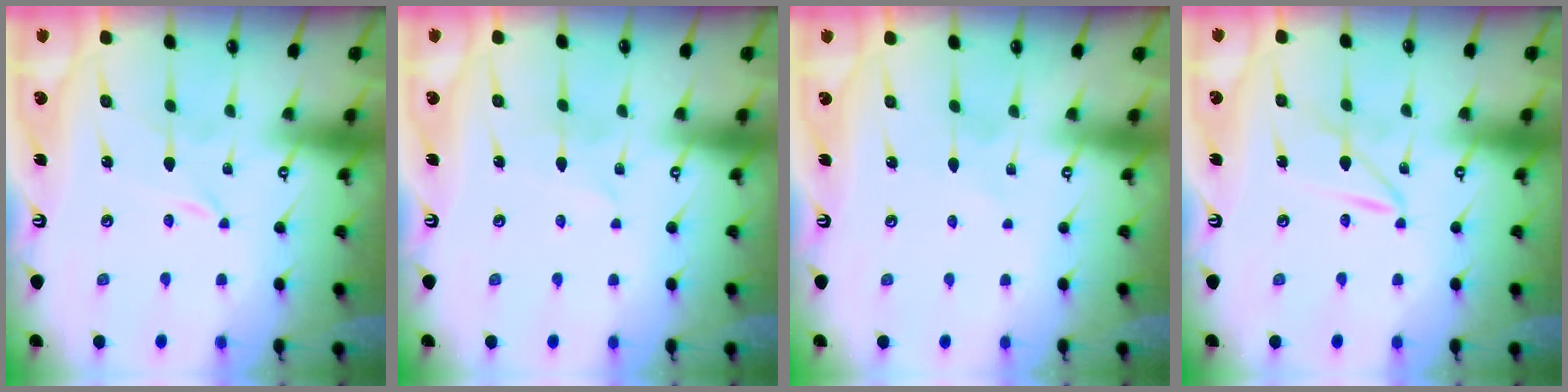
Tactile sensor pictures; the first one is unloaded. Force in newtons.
{"total": 3.1, "press": 3.1, "slide": 0.4}
{"total": 1.5, "press": 1.5, "slide": 0.2}
{"total": 2.5, "press": 2.5, "slide": 0.3}